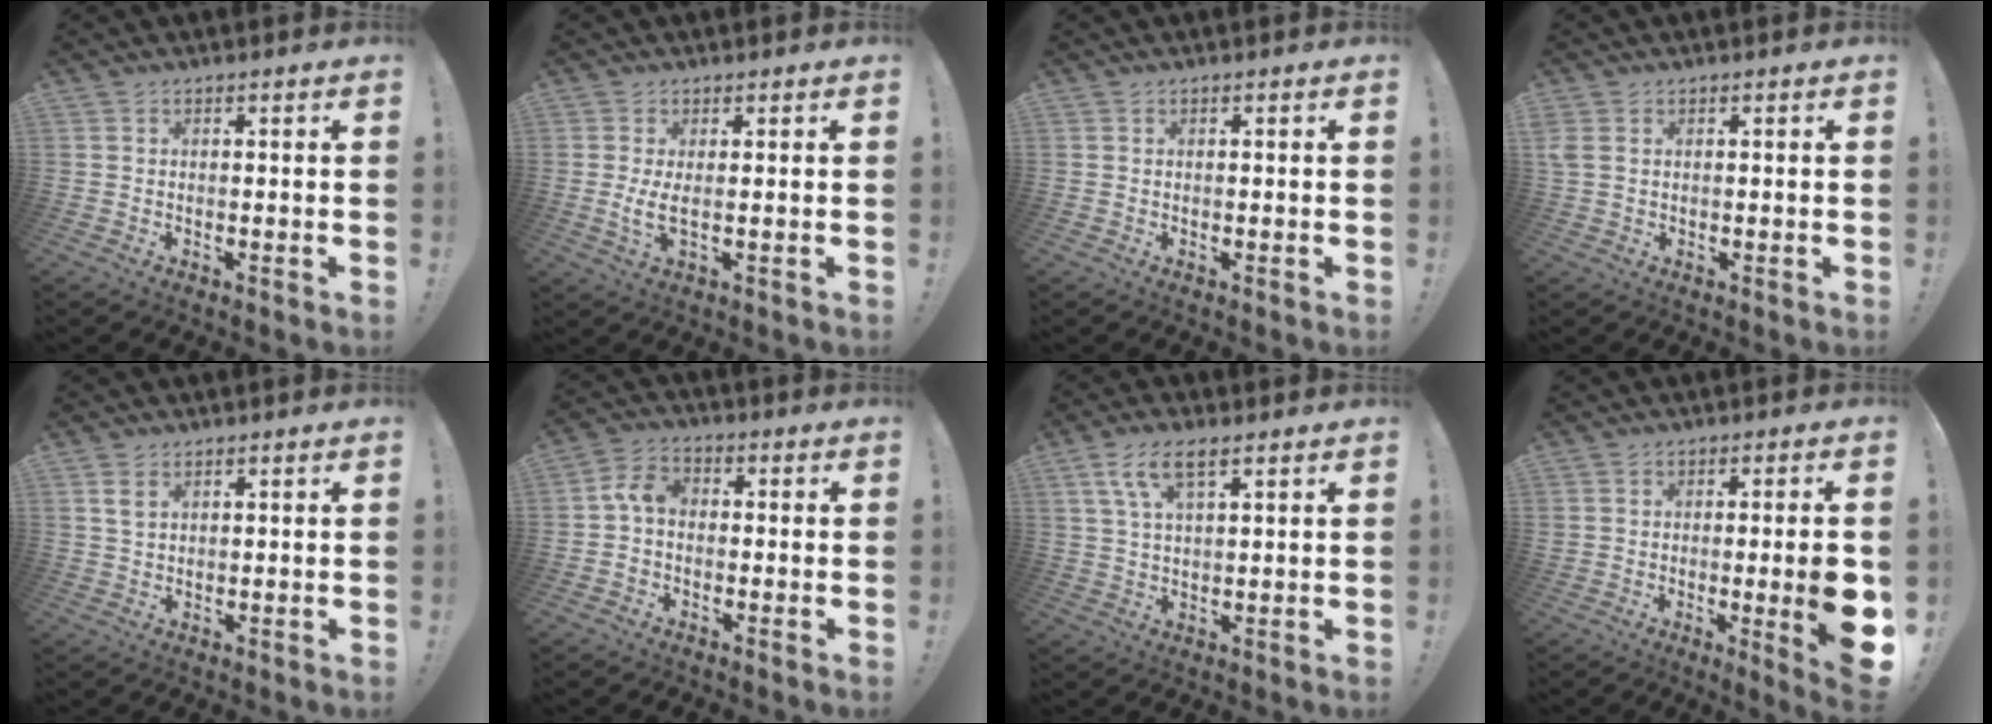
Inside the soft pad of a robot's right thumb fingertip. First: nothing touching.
{"total": 4.2, "force": [0.4, 0.9, 4.1], "torque": [-0.070, -0.014, 0.008]}
{"total": 0.0}
{"total": 2.7, "force": [0.9, 1.8, 1.8], "torque": [-0.043, 0.008, 0.021]}
{"total": 3.3, "force": [1.7, 2.0, 2.0], "torque": [-0.026, -0.005, 0.030]}
{"total": 6.4, "force": [-0.5, 4.3, 4.8], "torque": [-0.101, 0.019, -0.008]}
{"total": 7.9, "force": [4.2, 3.0, 6.0], "torque": [-0.119, 0.003, 0.080]}
{"total": 8.7, "force": [-1.3, 1.0, 8.6], "torque": [-0.120, -0.008, -0.020]}